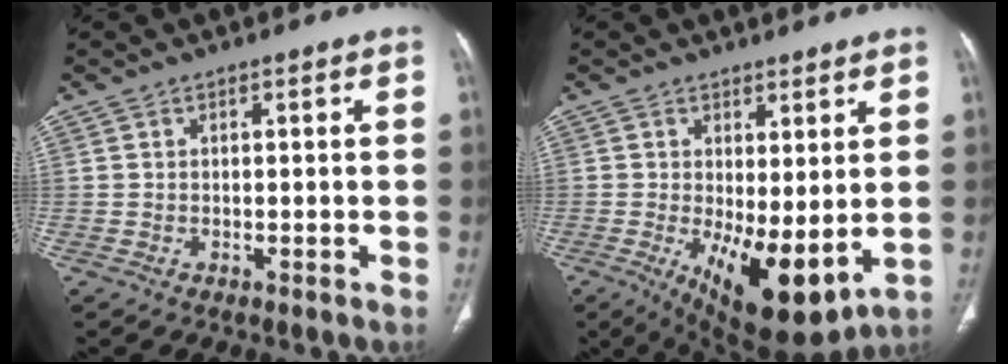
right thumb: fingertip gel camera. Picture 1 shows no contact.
{"total": 12.4, "force": [-1.5, 5.1, 11.2], "torque": [-0.171, -0.028, -0.004]}